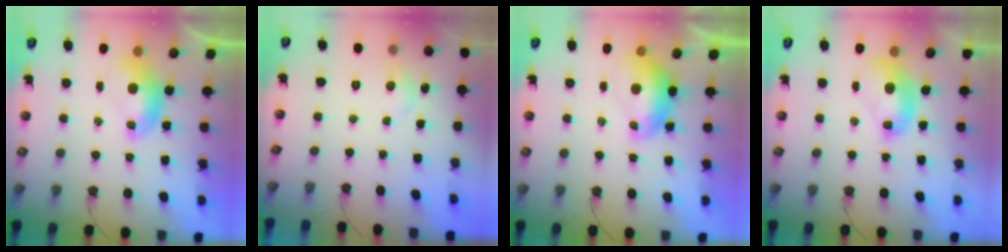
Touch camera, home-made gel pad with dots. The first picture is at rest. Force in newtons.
{"total": 1.5, "press": 1.3, "slide": 0.7}
{"total": 1.6, "press": 1.5, "slide": 0.6}
{"total": 2.5, "press": 2.5, "slide": 0.1}